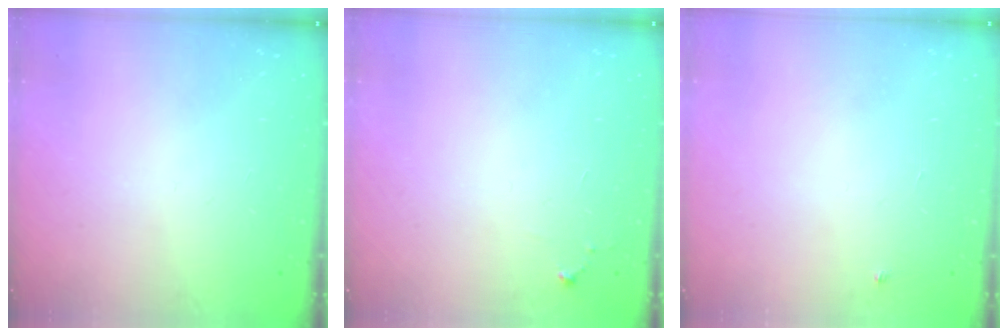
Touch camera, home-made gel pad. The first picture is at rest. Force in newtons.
{"total": 4.9, "press": 4.9, "slide": 0.7}
{"total": 2.7, "press": 2.7, "slide": 0.4}